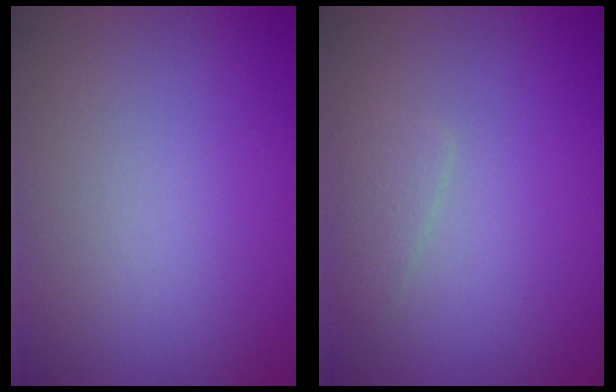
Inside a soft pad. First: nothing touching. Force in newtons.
{"total": 1.3, "press": 1.3, "slide": 0.1}